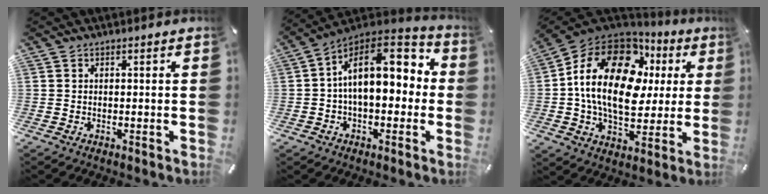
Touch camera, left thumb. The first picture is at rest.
{"total": 17.0, "force": [3.3, 10.4, 12.9], "torque": [-0.193, -0.014, 0.064]}
{"total": 22.4, "force": [4.1, 14.7, 16.4], "torque": [-0.315, -0.003, 0.068]}